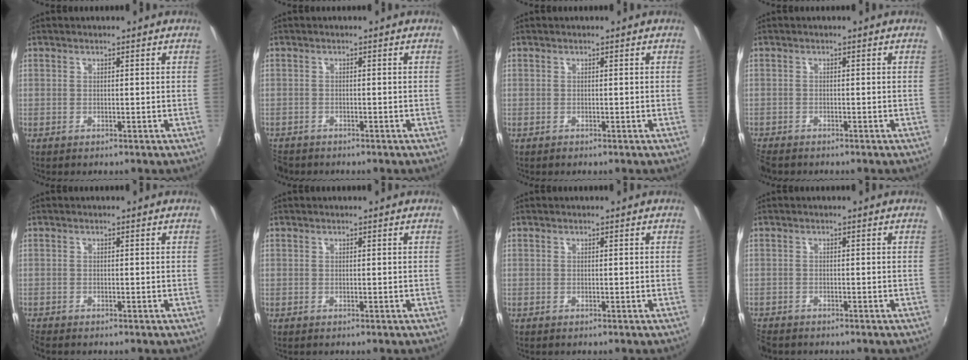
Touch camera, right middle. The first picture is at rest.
{"total": 3.7, "force": [-3.1, 1.8, 0.8], "torque": [-0.032, -0.013, -0.060]}
{"total": 0.0}
{"total": 3.8, "force": [-3.4, 1.3, 1.1], "torque": [-0.039, -0.019, -0.068]}
{"total": 1.5, "force": [-1.4, 0.3, 0.3], "torque": [-0.009, -0.011, -0.031]}
{"total": 0.0}
{"total": 0.0}
{"total": 3.8, "force": [-3.3, 1.6, 0.9], "torque": [-0.036, -0.016, -0.066]}